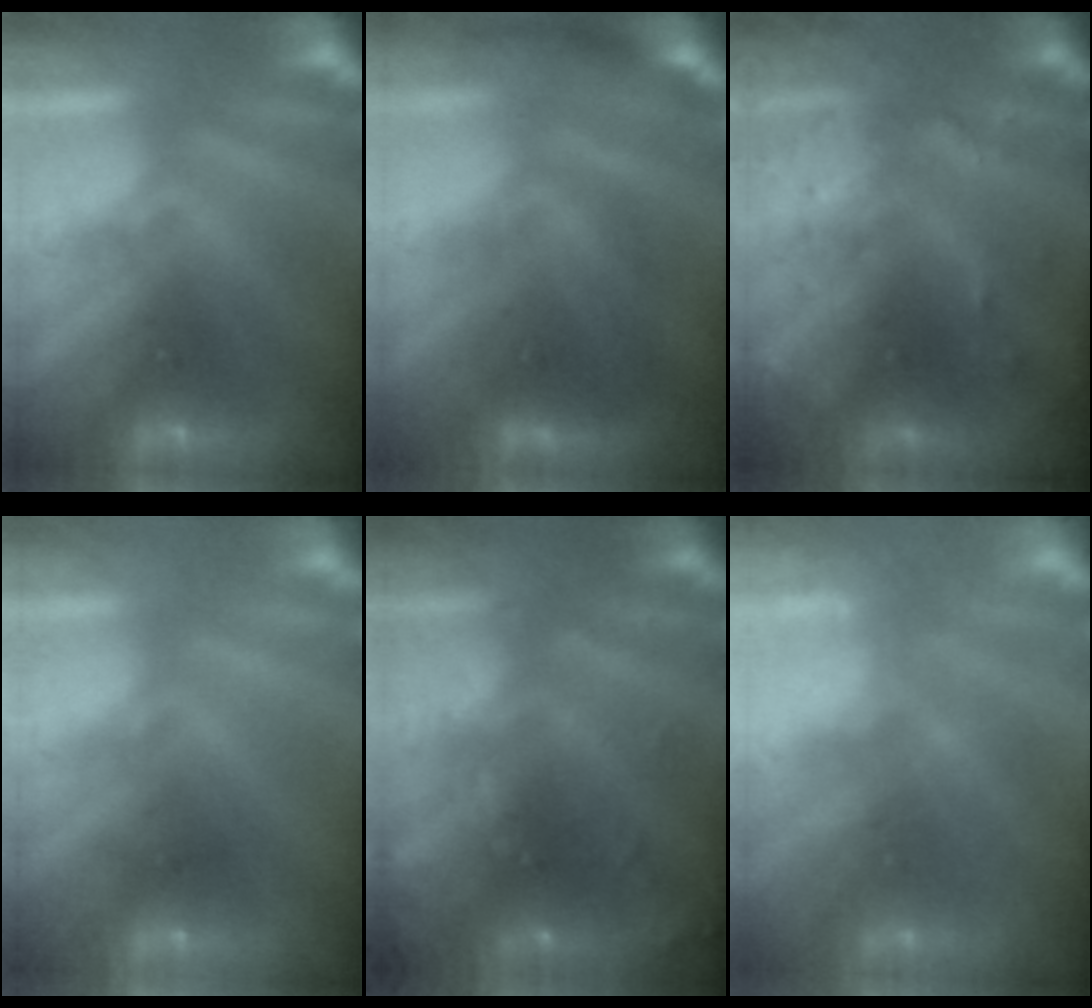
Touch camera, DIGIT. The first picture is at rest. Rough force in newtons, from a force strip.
{"total": 2.5}
{"total": 5.6}
{"total": 1.7}
{"total": 6.5}
{"total": 2.4}